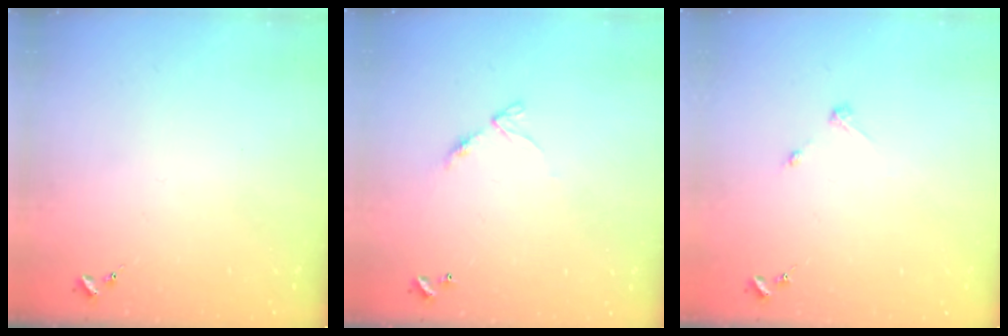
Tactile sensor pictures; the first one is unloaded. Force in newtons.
{"total": 6.4, "press": 6.4, "slide": 0.5}
{"total": 2.7, "press": 2.7, "slide": 0.3}